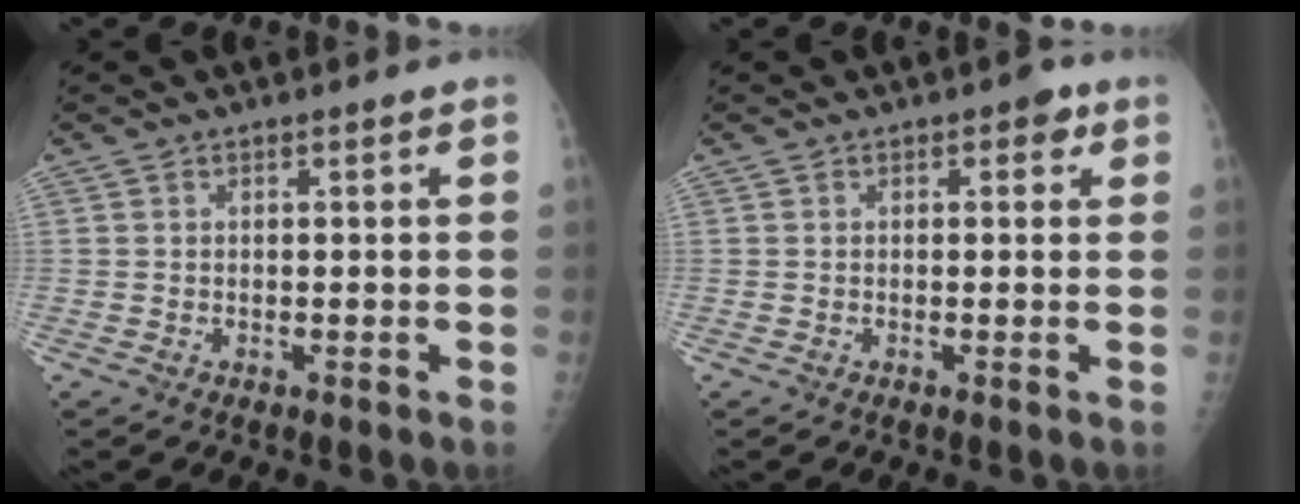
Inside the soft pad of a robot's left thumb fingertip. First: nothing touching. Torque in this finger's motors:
{"motor_torque": [0.51, 0.30, 0.22, -0.18, 0.02]}